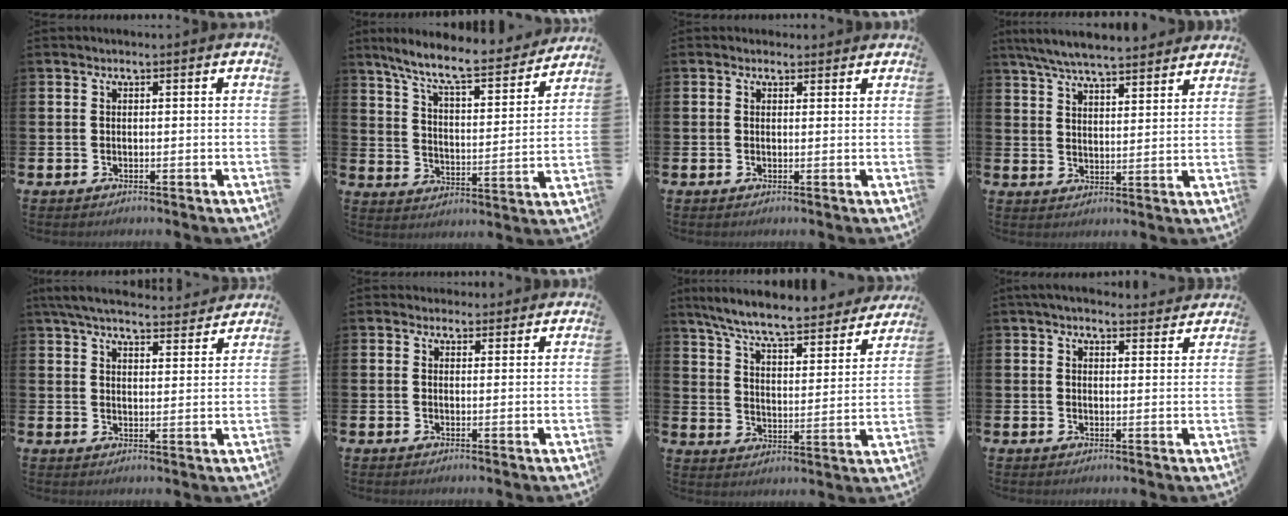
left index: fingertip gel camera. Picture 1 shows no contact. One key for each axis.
{"total": 9.0, "fx": 8.0, "fy": 1.2, "fz": 4.1, "tx": -0.107, "ty": -0.053, "tz": 0.133}
{"total": 1.1, "fx": 1.0, "fy": 0.6, "fz": 0.1, "tx": 0.008, "ty": 0.003, "tz": 0.015}
{"total": 7.0, "fx": 6.7, "fy": 0.6, "fz": 2.0, "tx": -0.064, "ty": -0.028, "tz": 0.122}
{"total": 6.4, "fx": 6.1, "fy": 1.2, "fz": 1.6, "tx": -0.051, "ty": -0.036, "tz": 0.109}
{"total": 2.3, "fx": 2.1, "fy": 0.8, "fz": -0.1, "tx": 0.015, "ty": -0.011, "tz": 0.036}
{"total": 8.1, "fx": 7.4, "fy": 0.7, "fz": 3.4, "tx": -0.100, "ty": -0.051, "tz": 0.124}
{"total": 4.0, "fx": 3.7, "fy": 0.9, "fz": 1.2, "tx": -0.019, "ty": -0.015, "tz": 0.066}